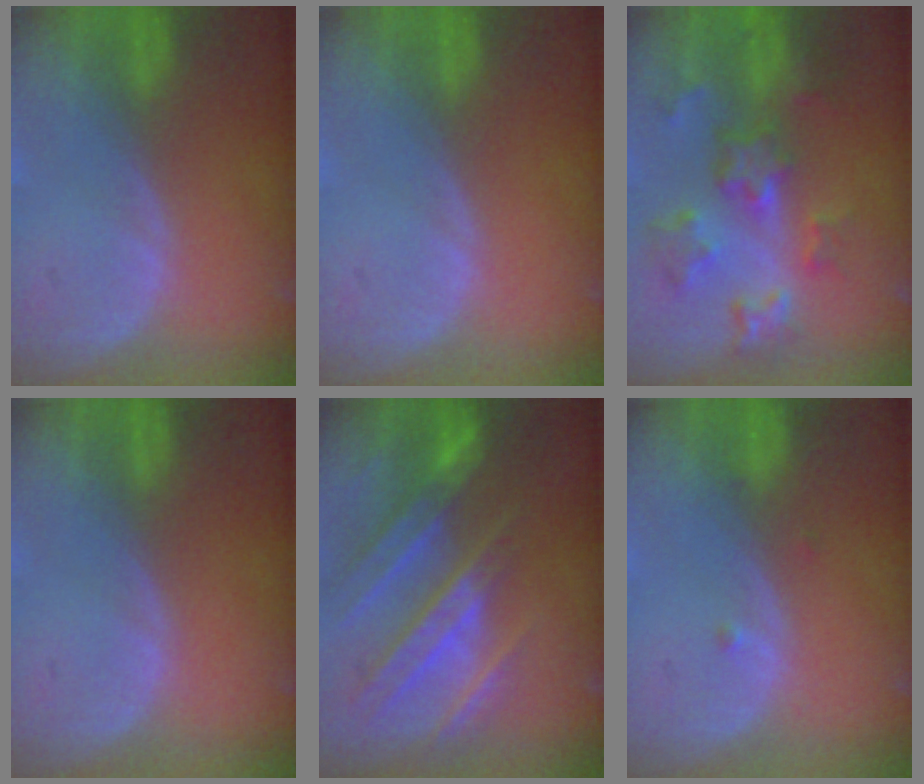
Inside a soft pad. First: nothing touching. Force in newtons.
{"total": 0.0}
{"total": 8.8, "press": 7.9, "slide": 3.8}
{"total": 0.0}
{"total": 10.6, "press": 9.6, "slide": 4.4}
{"total": 0.9, "press": 0.7, "slide": 0.5}